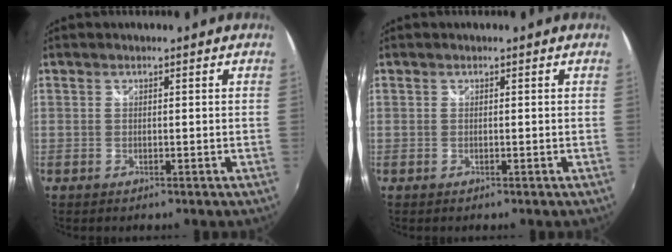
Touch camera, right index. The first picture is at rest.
{"total": 0.0}